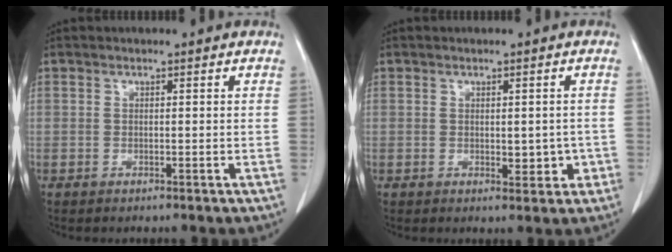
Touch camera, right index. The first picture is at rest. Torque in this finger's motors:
{"motor_torque": [-0.09, 0.22, -0.05, 0.01]}